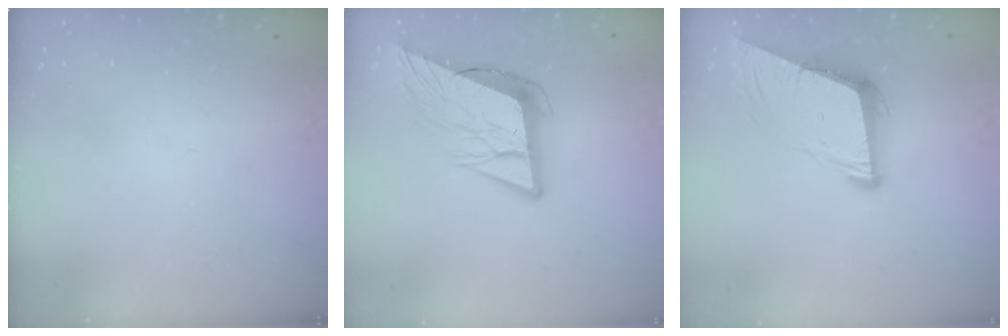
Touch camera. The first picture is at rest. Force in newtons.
{"total": 13.0, "press": 12.4, "slide": 4.0}
{"total": 8.9, "press": 8.0, "slide": 3.7}